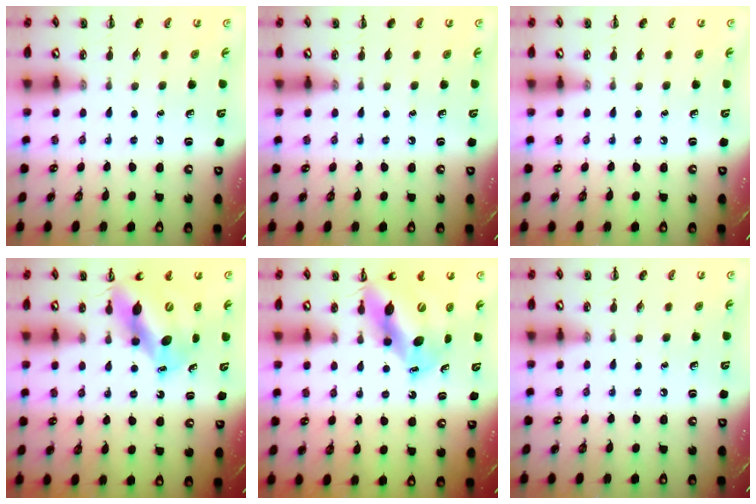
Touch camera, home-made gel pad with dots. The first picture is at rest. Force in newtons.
{"total": 0.0}
{"total": 0.0}
{"total": 9.9, "press": 9.7, "slide": 2.0}
{"total": 10.4, "press": 10.1, "slide": 2.6}
{"total": 0.0}